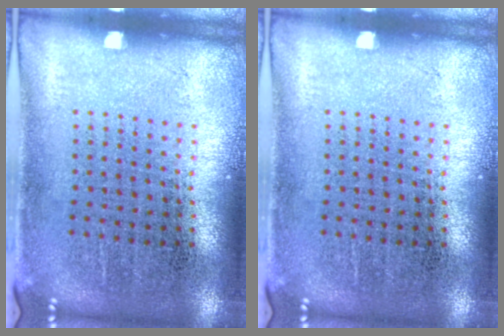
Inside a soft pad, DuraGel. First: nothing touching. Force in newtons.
{"total": 0.0}